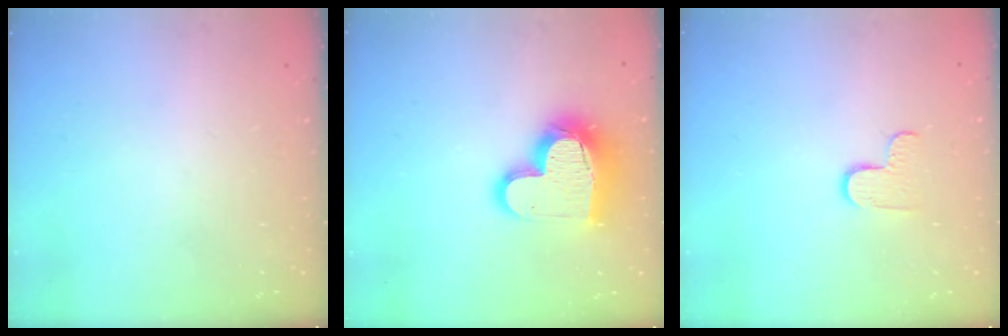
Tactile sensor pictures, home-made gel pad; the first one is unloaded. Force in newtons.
{"total": 16.6, "press": 16.5, "slide": 1.5}
{"total": 4.8, "press": 4.8, "slide": 0.4}